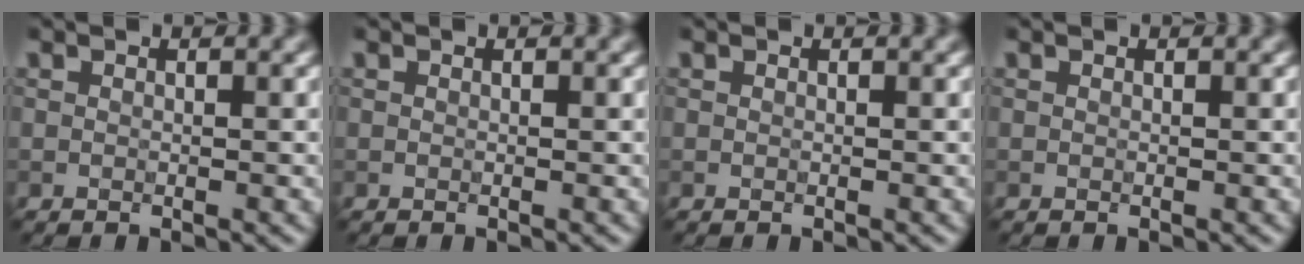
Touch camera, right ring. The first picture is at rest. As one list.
[{"total": 0.0}, {"total": 0.0}, {"total": 0.0}]